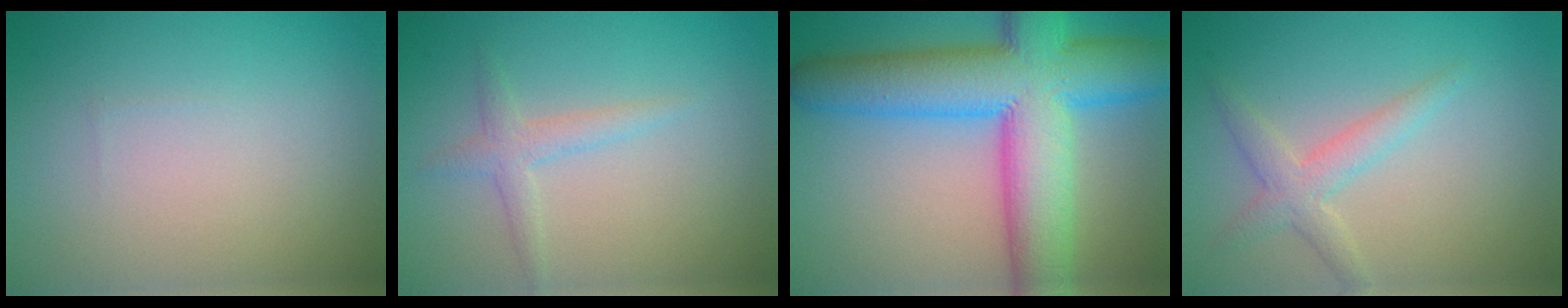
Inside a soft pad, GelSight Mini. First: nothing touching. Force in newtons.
{"total": 1.8, "press": 1.8, "slide": 0.1}
{"total": 13.3, "press": 13.3, "slide": 0.2}
{"total": 2.5, "press": 2.5, "slide": 0.1}